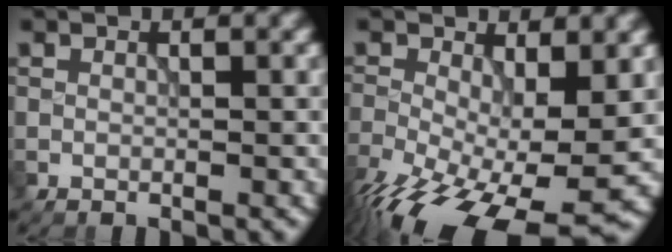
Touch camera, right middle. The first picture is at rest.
{"total": 15.1, "force": [-6.2, 6.2, 12.3], "torque": [-0.241, -0.036, -0.089]}